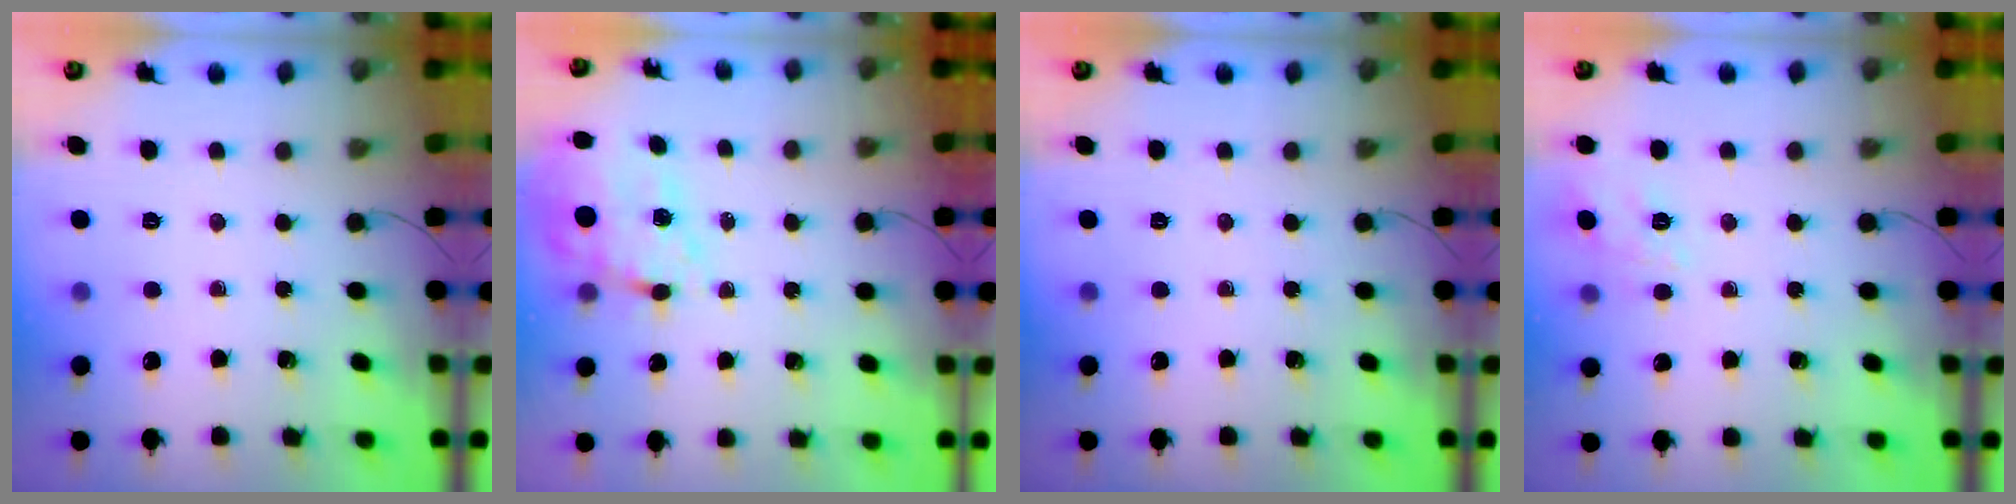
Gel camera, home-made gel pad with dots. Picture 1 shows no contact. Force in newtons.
{"total": 16.3, "press": 15.9, "slide": 3.6}
{"total": 0.0}
{"total": 2.9, "press": 2.7, "slide": 1.2}